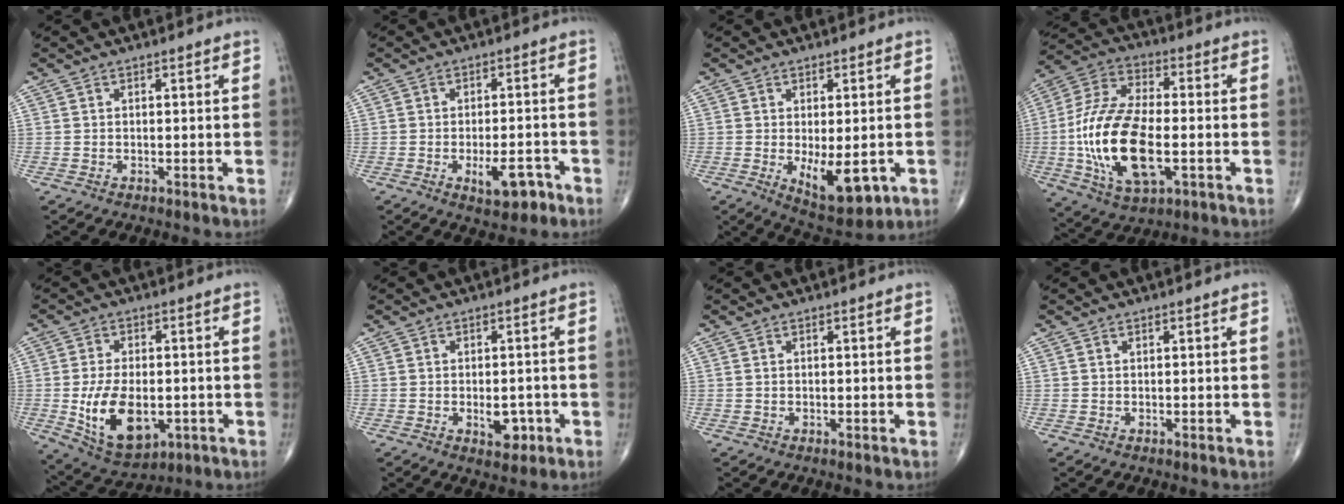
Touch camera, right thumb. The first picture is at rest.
{"total": 6.1, "force": [-2.8, 2.7, 4.8], "torque": [-0.061, 0.012, -0.036]}
{"total": 9.7, "force": [-2.1, 4.2, 8.5], "torque": [-0.113, -0.017, -0.018]}
{"total": 20.1, "force": [-3.4, 9.6, 17.3], "torque": [-0.350, 0.013, -0.057]}
{"total": 13.7, "force": [-2.6, 7.8, 10.9], "torque": [-0.178, -0.007, -0.026]}
{"total": 4.5, "force": [-1.3, 2.6, 3.4], "torque": [-0.030, 0.001, -0.010]}
{"total": 0.0}
{"total": 0.0}